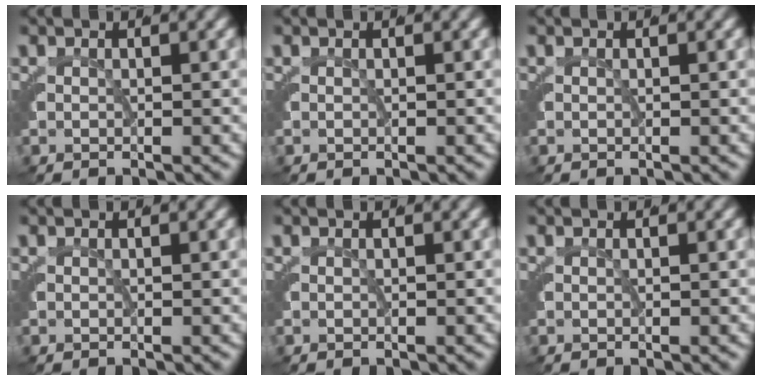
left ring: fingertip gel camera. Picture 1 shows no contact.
{"total": 0.0}
{"total": 0.0}
{"total": 0.0}
{"total": 0.0}
{"total": 0.0}